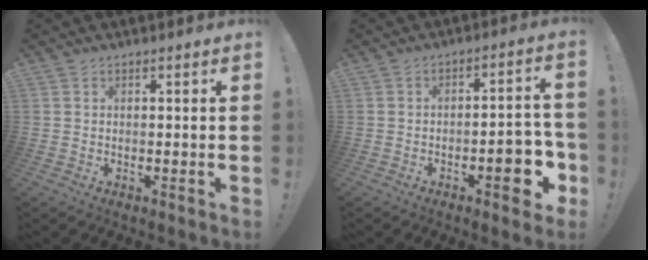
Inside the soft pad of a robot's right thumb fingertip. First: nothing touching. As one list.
[{"total": 10.5, "force": [-4.3, 3.9, 8.7], "torque": [-0.102, 0.019, -0.068]}]